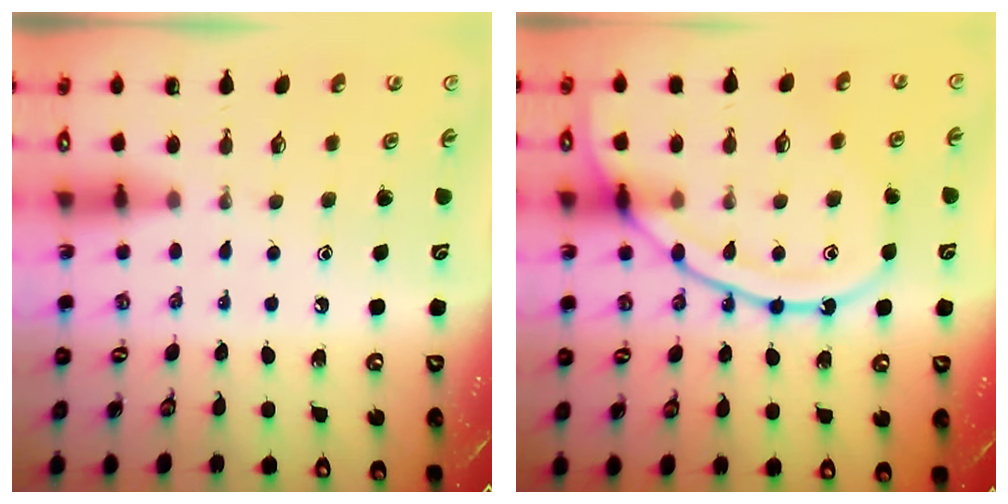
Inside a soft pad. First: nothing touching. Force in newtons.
{"total": 15.6, "press": 15.6, "slide": 1.3}